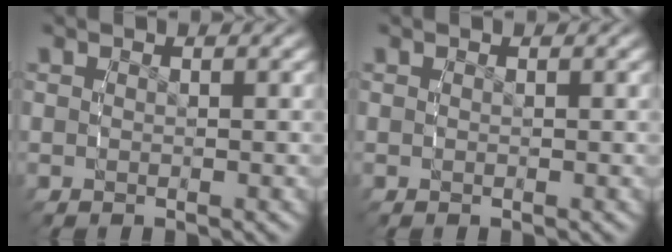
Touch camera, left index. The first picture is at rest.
{"total": 0.0}